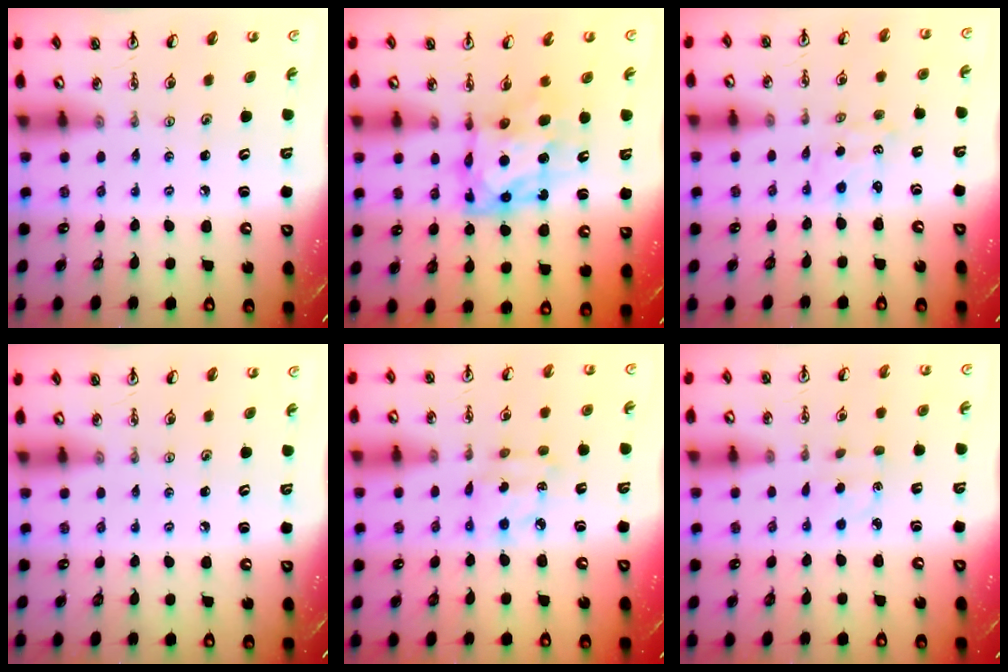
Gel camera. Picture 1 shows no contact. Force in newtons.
{"total": 8.8, "press": 8.7, "slide": 1.2}
{"total": 0.9, "press": 0.7, "slide": 0.6}
{"total": 0.0}
{"total": 5.2, "press": 5.2, "slide": 0.2}
{"total": 1.6, "press": 1.5, "slide": 0.5}